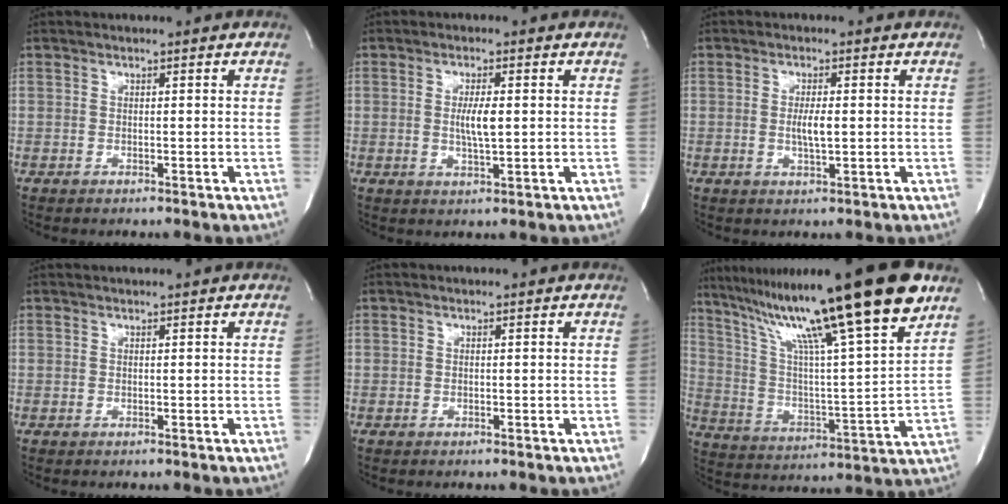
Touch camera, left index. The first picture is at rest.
{"total": 4.0, "force": [0.2, 0.6, 4.0], "torque": [-0.074, -0.003, 0.004]}
{"total": 3.2, "force": [-0.1, 0.5, 3.1], "torque": [-0.060, -0.003, 0.000]}
{"total": 0.8, "force": [0.7, -0.2, 0.3], "torque": [-0.004, 0.013, 0.018]}
{"total": 0.0}
{"total": 25.4, "force": [18.1, -0.2, 17.9], "torque": [-0.309, 0.009, 0.295]}